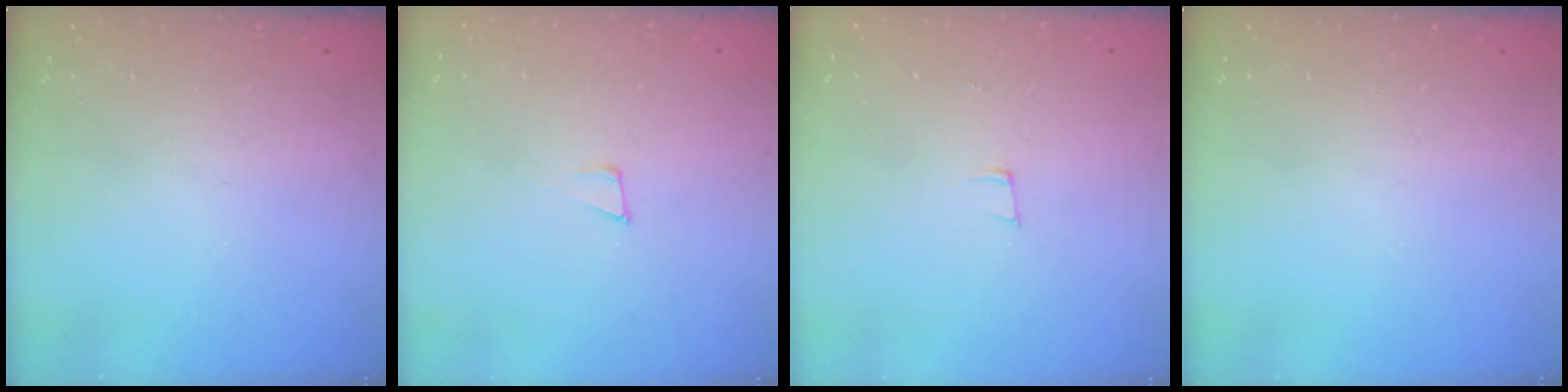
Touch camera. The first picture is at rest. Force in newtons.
{"total": 4.3, "press": 4.2, "slide": 1.0}
{"total": 5.6, "press": 4.5, "slide": 3.3}
{"total": 0.0}